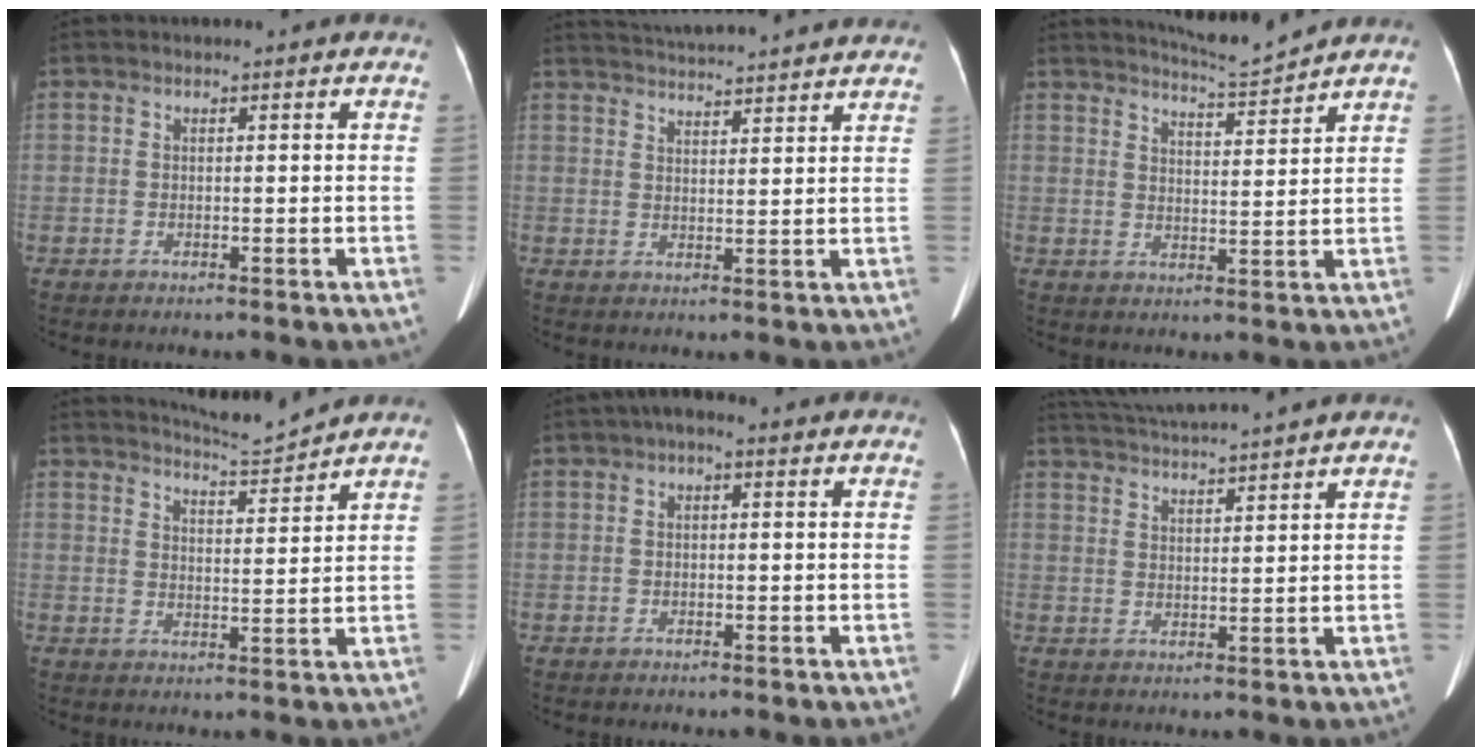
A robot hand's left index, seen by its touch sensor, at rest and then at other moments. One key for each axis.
{"total": 15.7, "fx": 14.7, "fy": 1.2, "fz": 5.2, "tx": -0.087, "ty": 0.027, "tz": 0.200}
{"total": 6.2, "fx": 6.1, "fy": -1.1, "fz": 0.8, "tx": -0.026, "ty": -0.013, "tz": 0.099}
{"total": 5.9, "fx": 5.8, "fy": -1.1, "fz": 0.4, "tx": -0.020, "ty": -0.013, "tz": 0.095}
{"total": 1.9, "fx": 0.5, "fy": 0.9, "fz": 1.7, "tx": -0.025, "ty": 0.011, "tz": 0.002}
{"total": 10.6, "fx": 9.9, "fy": -1.0, "fz": 3.8, "tx": -0.076, "ty": 0.025, "tz": 0.151}